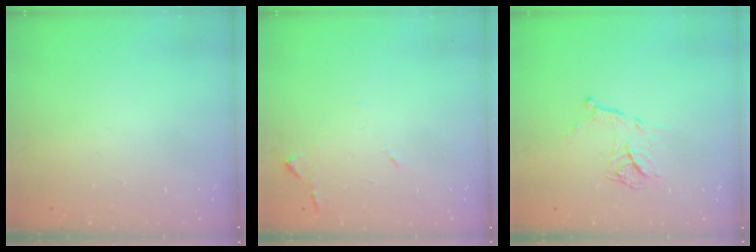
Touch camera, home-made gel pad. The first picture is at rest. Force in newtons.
{"total": 6.7, "press": 6.7, "slide": 0.7}
{"total": 11.8, "press": 11.8, "slide": 0.8}